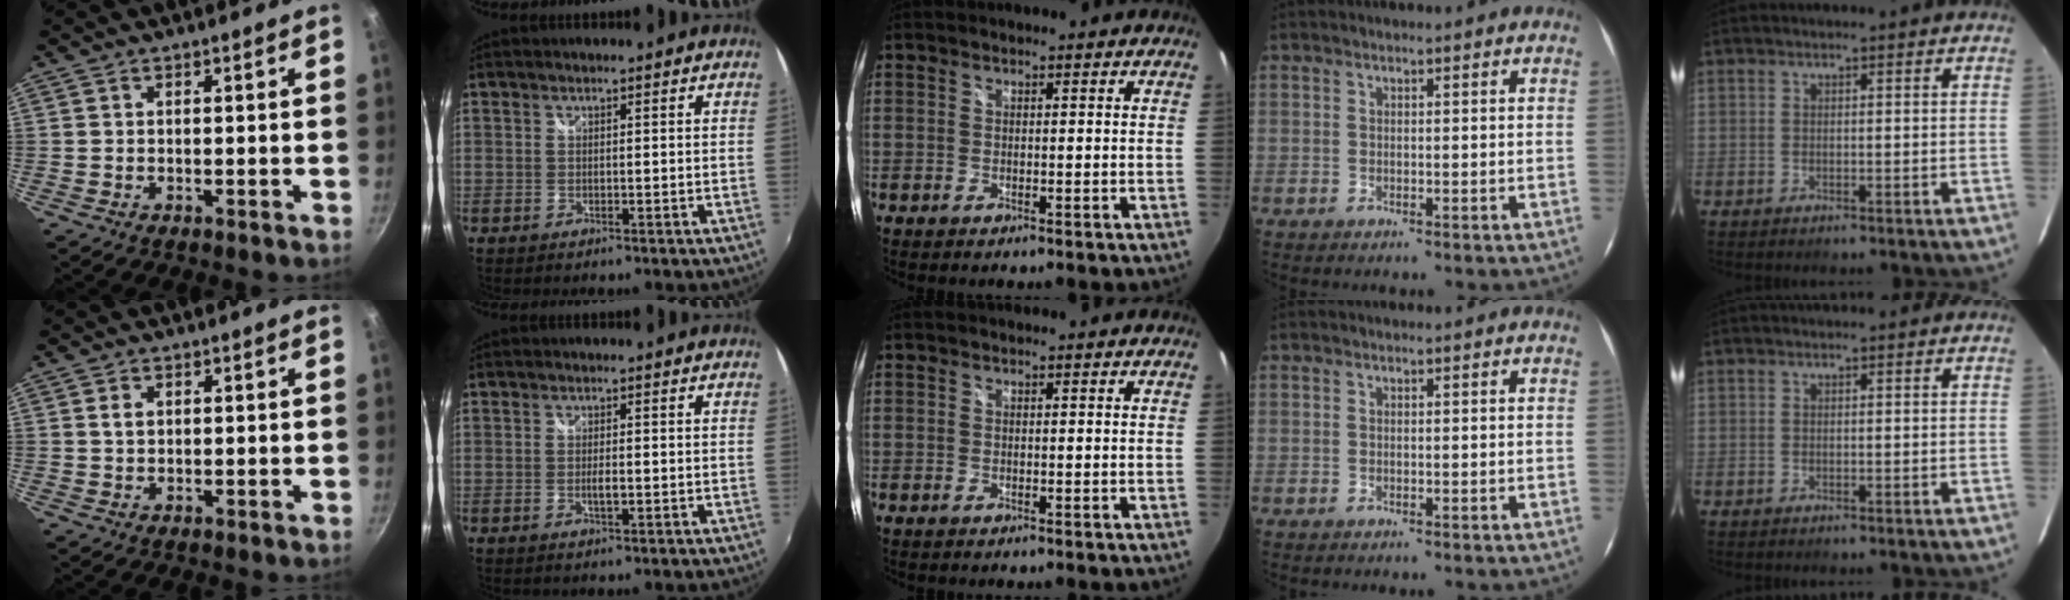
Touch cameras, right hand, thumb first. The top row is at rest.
{"thumb": {"total": 2.0, "force": [0.5, 1.4, 1.3], "torque": [-0.017, 0.003, 0.010]}, "index": {"total": 1.8, "force": [-0.4, 0.5, 1.6], "torque": [-0.032, -0.003, -0.007]}}